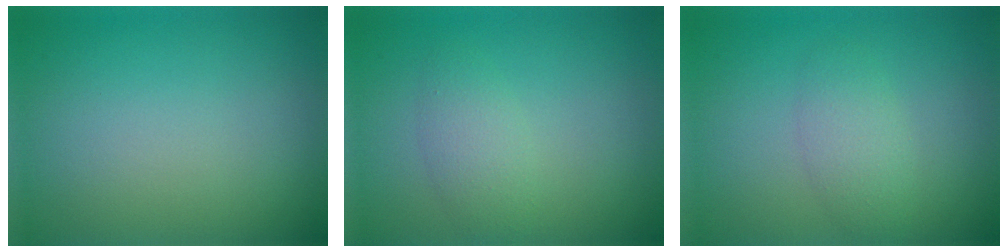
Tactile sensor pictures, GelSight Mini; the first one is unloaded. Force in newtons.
{"total": 2.1, "press": 2.1, "slide": 0.1}
{"total": 2.2, "press": 2.2, "slide": 0.1}